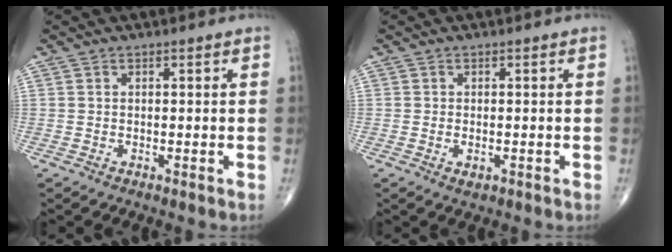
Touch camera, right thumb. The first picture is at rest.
{"total": 1.4, "force": [-0.4, 0.8, 1.1], "torque": [-0.015, -0.002, -0.002]}